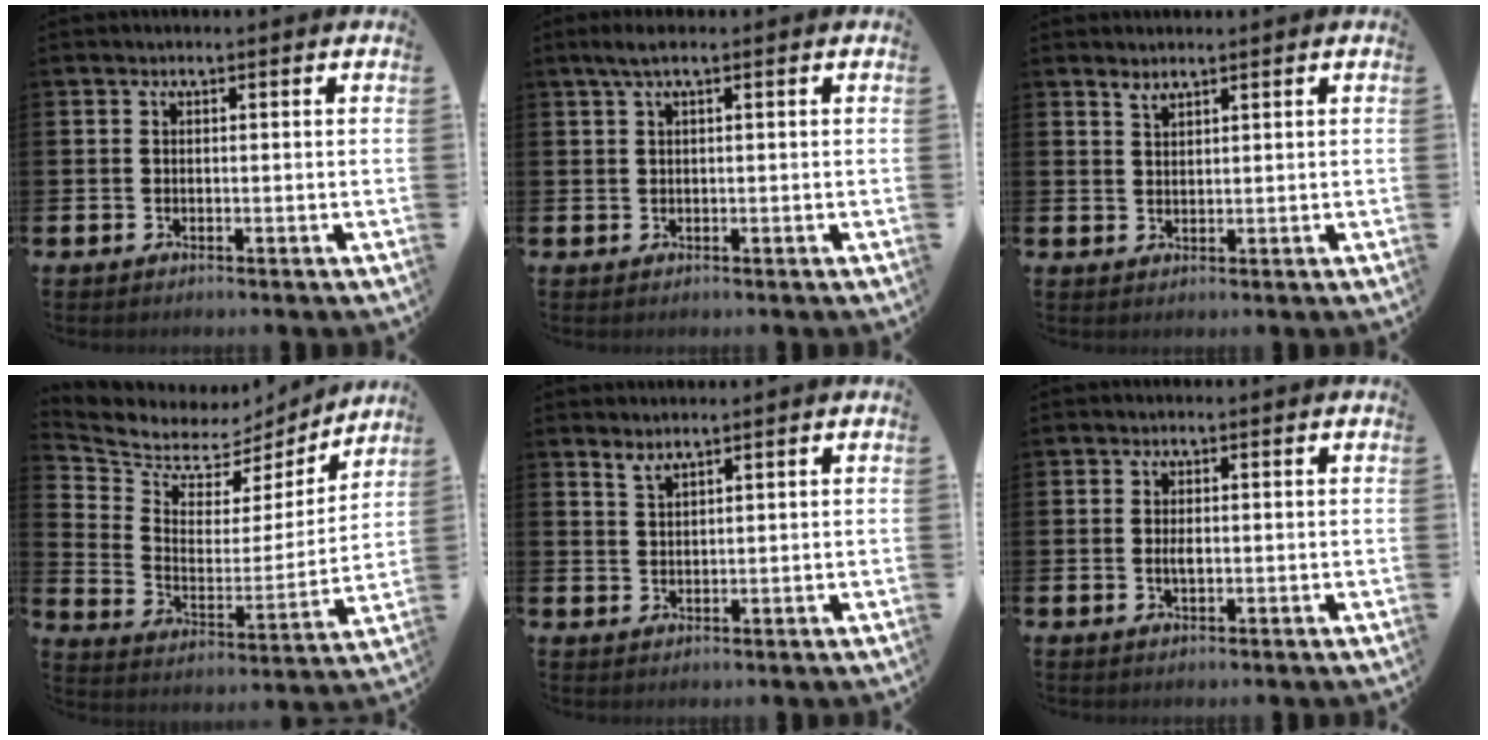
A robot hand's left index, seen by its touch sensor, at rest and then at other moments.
{"total": 1.9, "force": [0.9, 0.2, 1.6], "torque": [-0.033, 0.004, 0.016]}
{"total": 1.6, "force": [1.6, 0.4, 0.3], "torque": [0.006, -0.005, 0.026]}
{"total": 6.4, "force": [5.7, 2.8, 0.6], "torque": [-0.052, -0.049, 0.095]}
{"total": 1.9, "force": [1.9, 0.1, 0.2], "torque": [0.000, -0.009, 0.034]}
{"total": 1.3, "force": [0.1, 0.5, 1.2], "torque": [-0.019, 0.001, 0.000]}